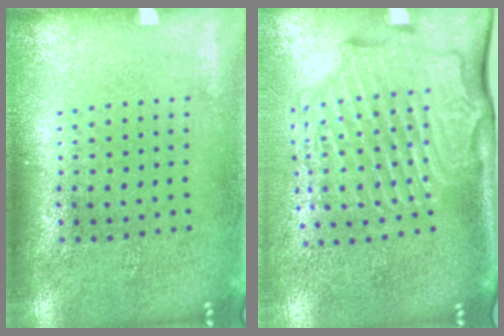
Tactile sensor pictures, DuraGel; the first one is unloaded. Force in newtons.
{"total": 2.9, "press": 2.3, "slide": 1.8}